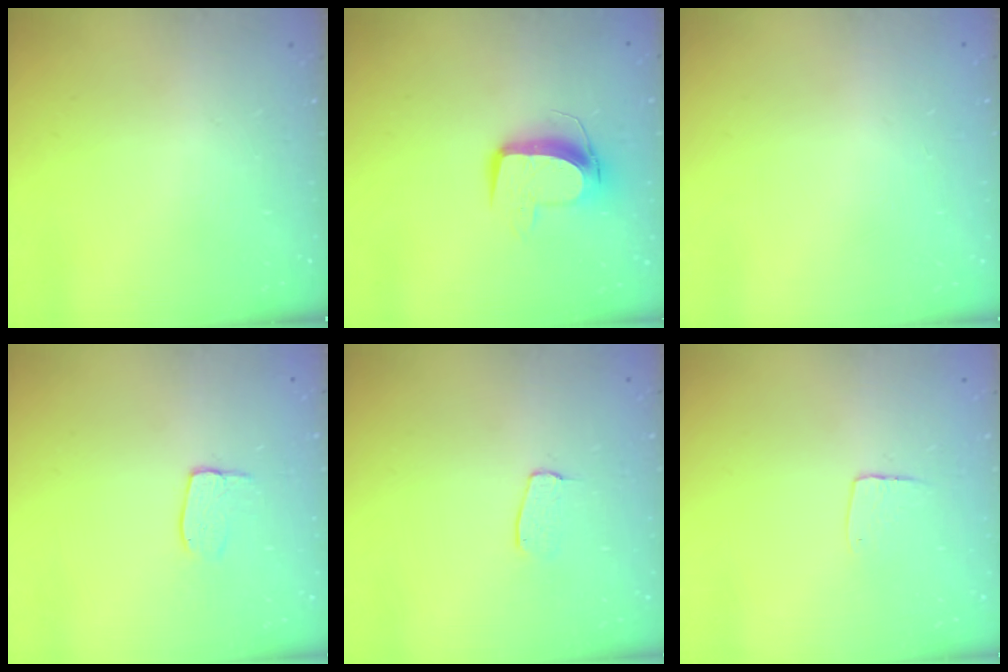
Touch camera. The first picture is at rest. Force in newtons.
{"total": 10.5, "press": 10.4, "slide": 0.9}
{"total": 0.0}
{"total": 6.3, "press": 6.3, "slide": 0.2}
{"total": 4.7, "press": 4.7, "slide": 0.3}
{"total": 5.3, "press": 5.3, "slide": 0.4}